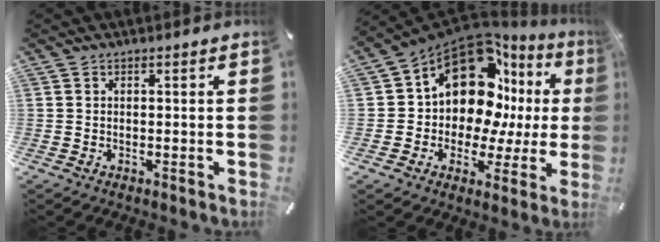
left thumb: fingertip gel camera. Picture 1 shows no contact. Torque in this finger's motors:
{"motor_torque": [1.96, 2.50, 1.61, -1.16, 0.35]}